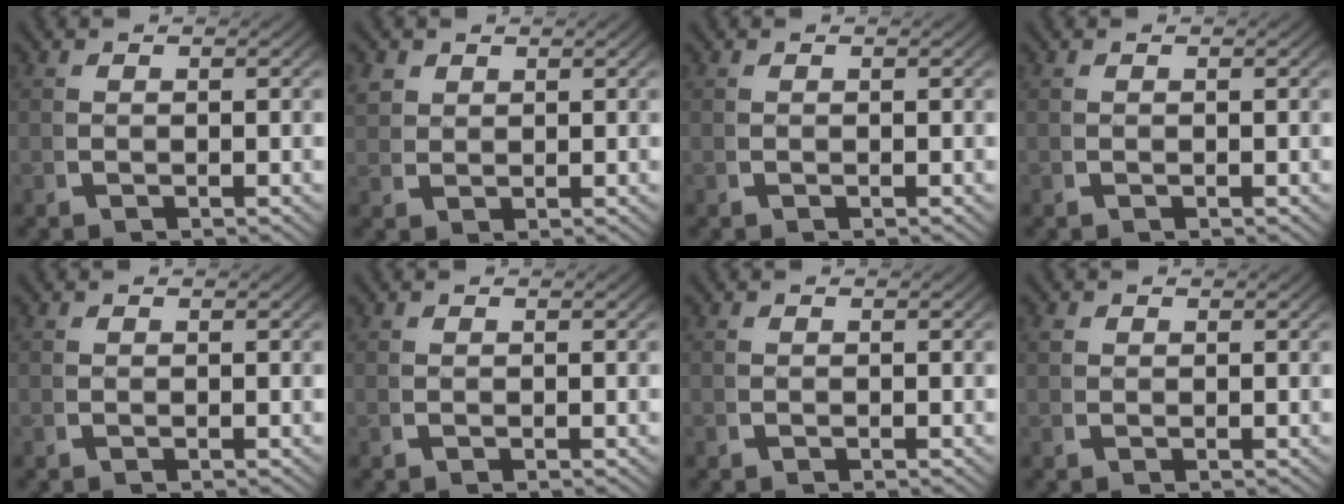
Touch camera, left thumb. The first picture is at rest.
{"total": 2.3, "force": [1.5, 1.5, 0.8], "torque": [-0.017, 0.000, 0.036]}
{"total": 0.0}
{"total": 0.0}
{"total": 0.0}
{"total": 0.0}
{"total": 0.0}
{"total": 0.8, "force": [0.5, 0.6, 0.3], "torque": [-0.006, -0.003, 0.012]}